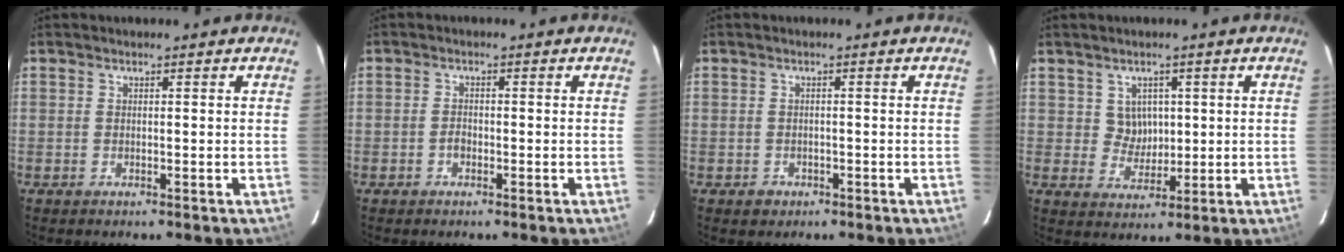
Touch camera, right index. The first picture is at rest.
{"total": 1.5, "force": [-0.8, 1.0, 0.8], "torque": [-0.014, 0.004, -0.015]}
{"total": 2.2, "force": [-1.1, 1.8, 0.4], "torque": [-0.010, 0.002, -0.013]}
{"total": 4.2, "force": [1.0, 4.0, 0.9], "torque": [-0.014, 0.008, 0.023]}